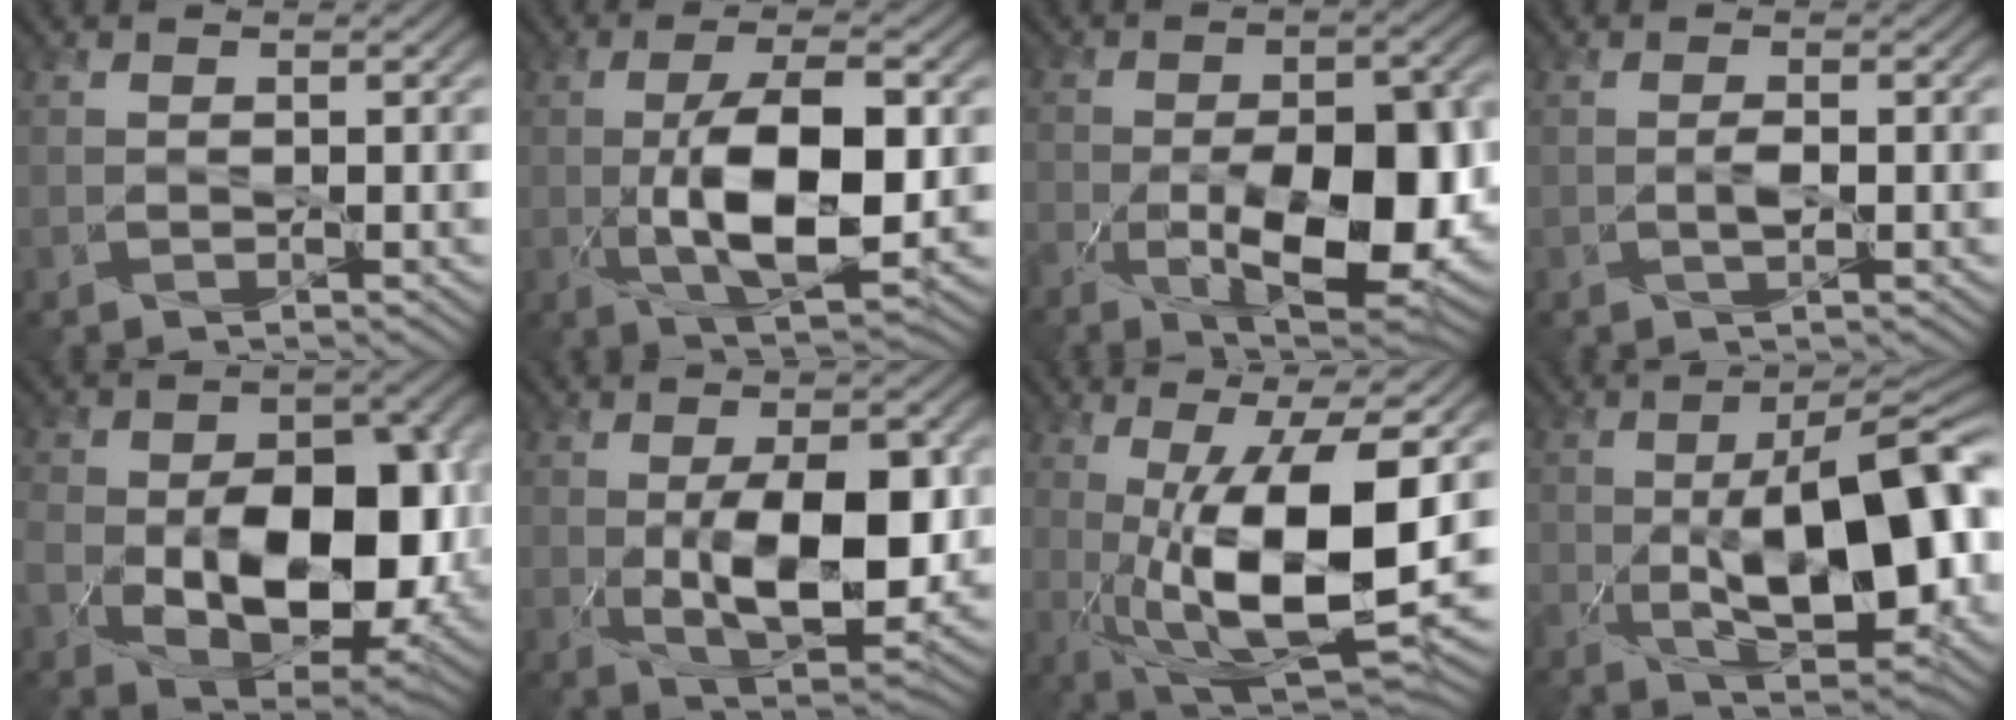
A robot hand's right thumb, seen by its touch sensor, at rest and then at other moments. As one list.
[{"total": 11.4, "force": [-1.0, 4.5, 10.4], "torque": [-0.189, -0.009, -0.011]}, {"total": 14.9, "force": [-4.6, 6.7, 12.4], "torque": [-0.197, -0.023, -0.070]}, {"total": 1.3, "force": [-0.1, 0.4, 1.3], "torque": [-0.026, -0.001, -0.002]}, {"total": 16.4, "force": [-3.4, 10.3, 12.3], "torque": [-0.205, -0.037, -0.044]}, {"total": 11.0, "force": [-0.6, 5.1, 9.7], "torque": [-0.173, -0.020, 0.005]}, {"total": 15.7, "force": [-0.3, 5.0, 14.9], "torque": [-0.260, -0.008, 0.002]}, {"total": 15.0, "force": [-2.4, 5.9, 13.6], "torque": [-0.219, -0.013, -0.038]}]